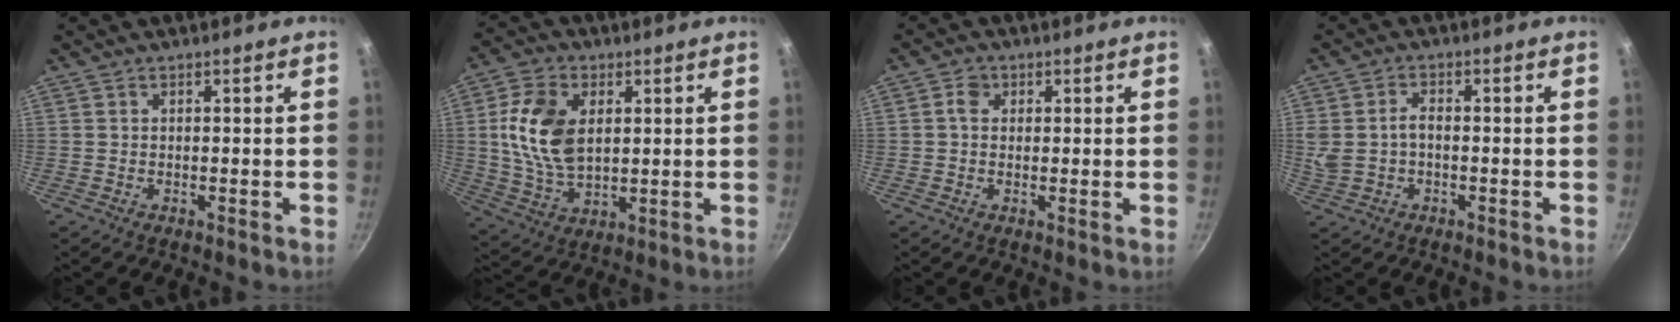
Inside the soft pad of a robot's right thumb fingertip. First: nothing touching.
{"total": 13.9, "force": [2.5, 8.8, 10.4], "torque": [-0.186, -0.009, 0.053]}
{"total": 2.8, "force": [0.6, 2.3, 1.4], "torque": [-0.008, 0.003, 0.006]}
{"total": 5.7, "force": [-0.2, 3.7, 4.3], "torque": [-0.086, 0.010, -0.003]}